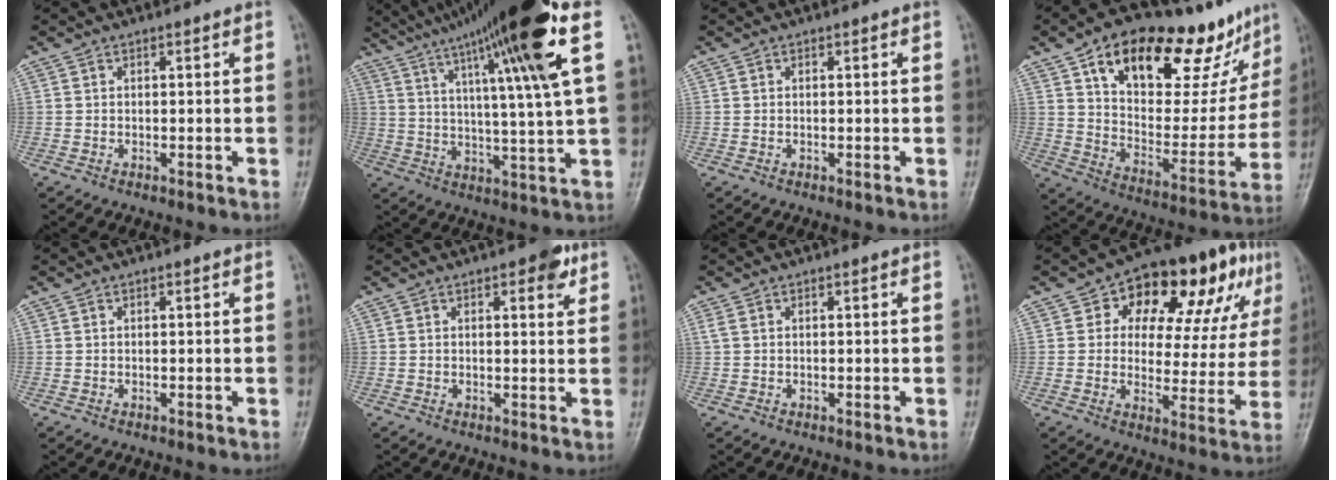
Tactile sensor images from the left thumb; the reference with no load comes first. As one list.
[{"total": 23.3, "force": [11.7, 1.3, 20.1], "torque": [-0.318, -0.006, 0.184]}, {"total": 0.0}, {"total": 27.6, "force": [16.9, 12.3, 18.0], "torque": [-0.214, -0.030, 0.266]}, {"total": 0.0}, {"total": 4.1, "force": [2.2, 1.7, 3.0], "torque": [-0.027, -0.006, 0.021]}, {"total": 0.9, "force": [0.3, 0.5, 0.6], "torque": [-0.017, 0.008, 0.009]}, {"total": 20.4, "force": [9.1, 11.1, 14.5], "torque": [-0.140, 0.006, 0.126]}]